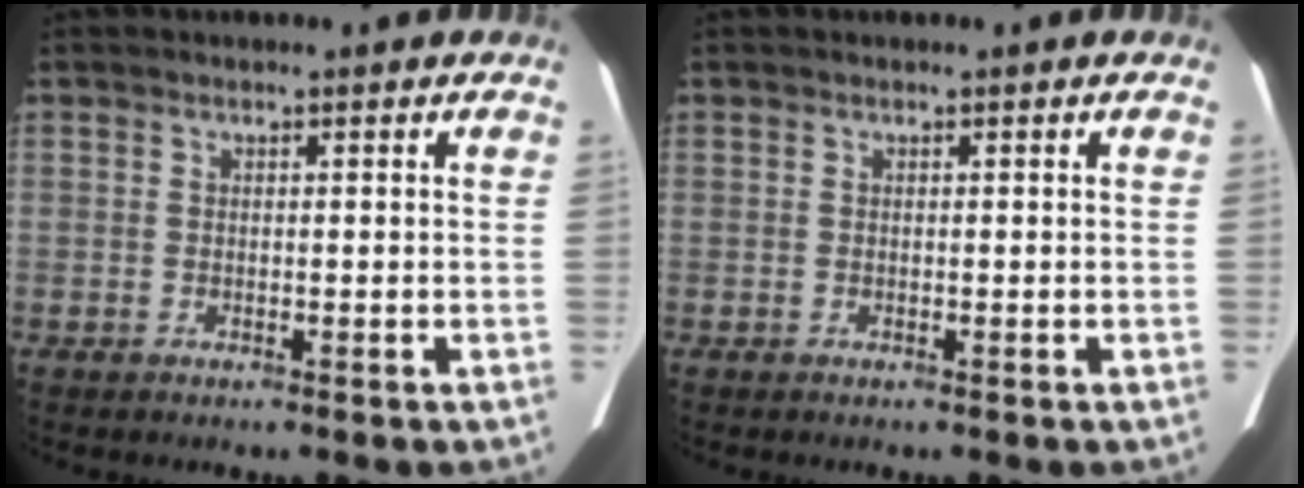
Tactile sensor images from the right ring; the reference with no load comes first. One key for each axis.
{"total": 0.0}